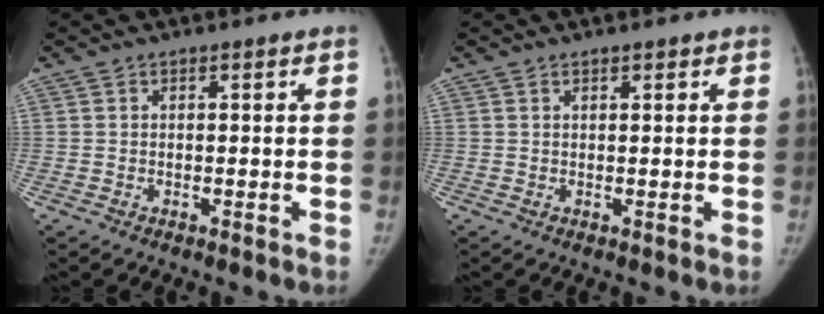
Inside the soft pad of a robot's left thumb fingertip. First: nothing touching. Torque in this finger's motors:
{"motor_torque": [-0.46, -0.13, -0.10, 0.09, -0.01]}